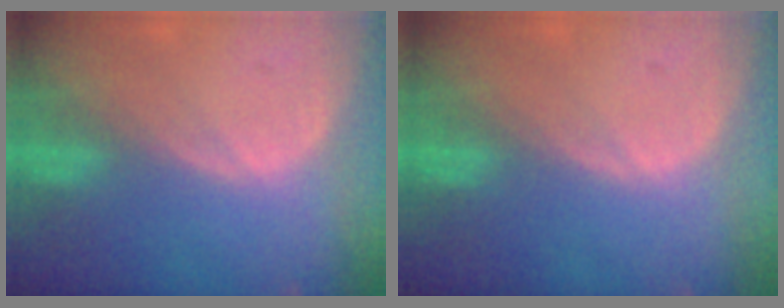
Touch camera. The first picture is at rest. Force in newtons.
{"total": 0.0}